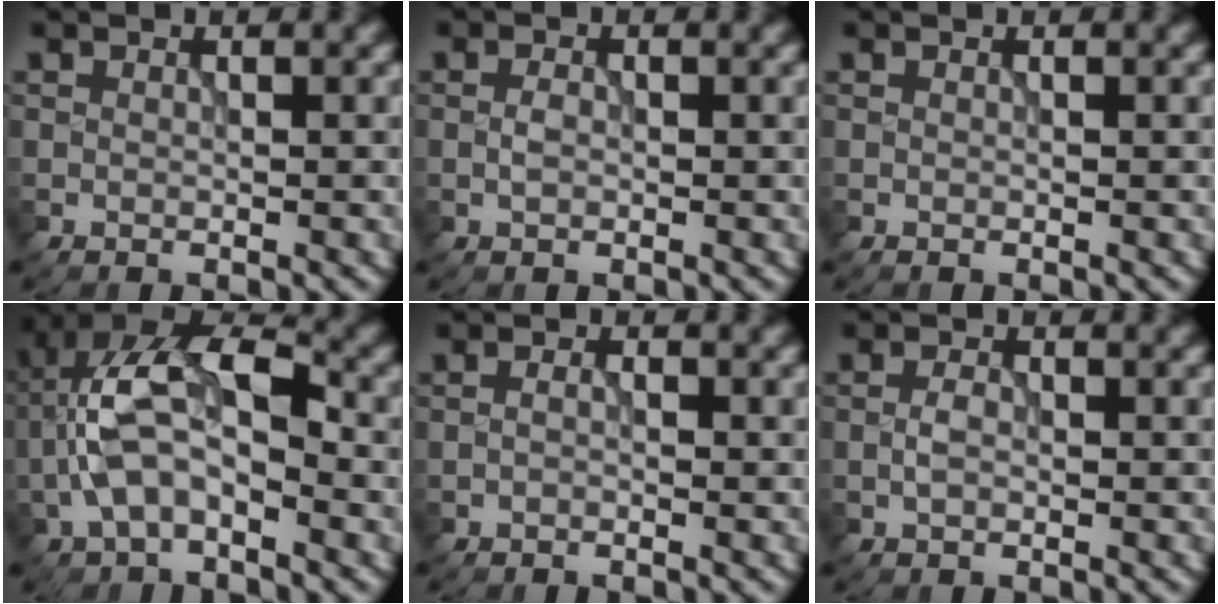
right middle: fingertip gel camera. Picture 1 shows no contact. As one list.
[{"total": 1.1, "force": [-0.2, 0.6, 0.8], "torque": [-0.017, 0.002, -0.007]}, {"total": 0.0}, {"total": 7.8, "force": [-1.2, 4.0, 6.5], "torque": [-0.139, 0.022, -0.029]}, {"total": 1.4, "force": [0.0, 0.8, 1.1], "torque": [-0.005, -0.004, -0.013]}, {"total": 1.4, "force": [-0.3, 0.8, 1.1], "torque": [-0.022, 0.004, -0.010]}]